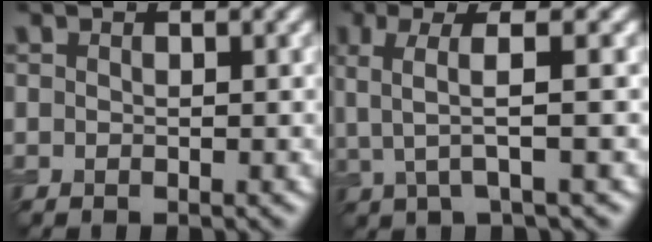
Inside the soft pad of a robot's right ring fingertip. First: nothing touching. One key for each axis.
{"total": 4.2, "fx": 0.9, "fy": 0.8, "fz": 4.0, "tx": -0.078, "ty": 0.008, "tz": 0.016}